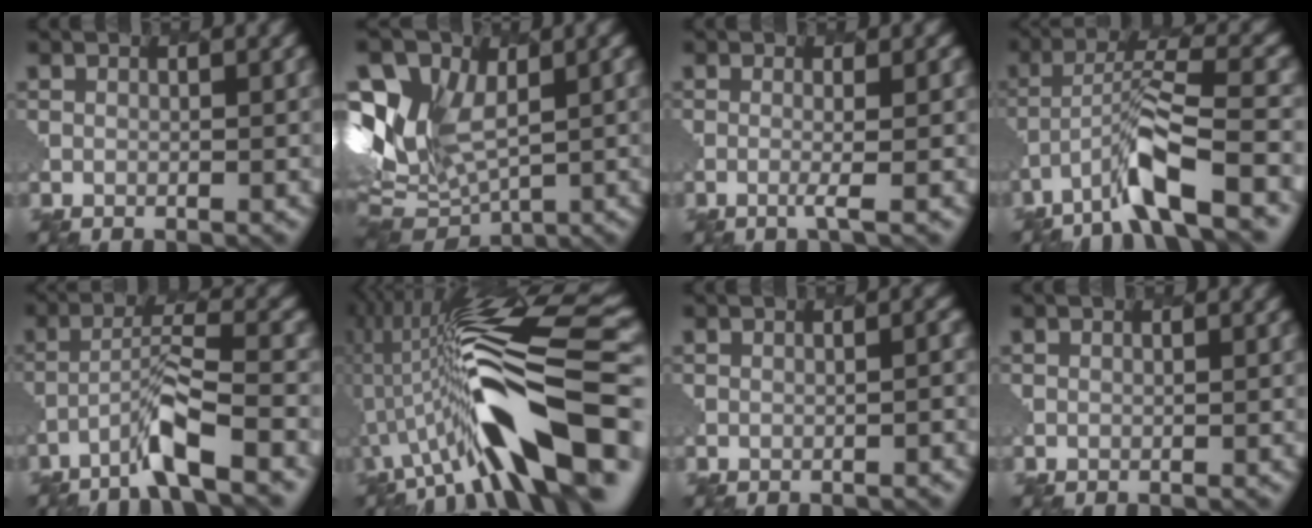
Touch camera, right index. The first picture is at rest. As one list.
[{"total": 7.9, "force": [3.5, 5.5, 4.4], "torque": [-0.108, 0.016, 0.048]}, {"total": 1.7, "force": [0.5, -1.6, -0.1], "torque": [-0.010, 0.017, -0.016]}, {"total": 5.1, "force": [-4.3, -0.8, 2.5], "torque": [-0.084, 0.033, -0.110]}, {"total": 4.3, "force": [-3.8, -1.3, 1.6], "torque": [-0.062, 0.032, -0.101]}, {"total": 10.8, "force": [-1.1, 2.2, 10.5], "torque": [-0.226, 0.052, -0.055]}, {"total": 1.8, "force": [-0.4, 0.5, 1.7], "torque": [-0.003, 0.009, -0.004]}, {"total": 0.0}]